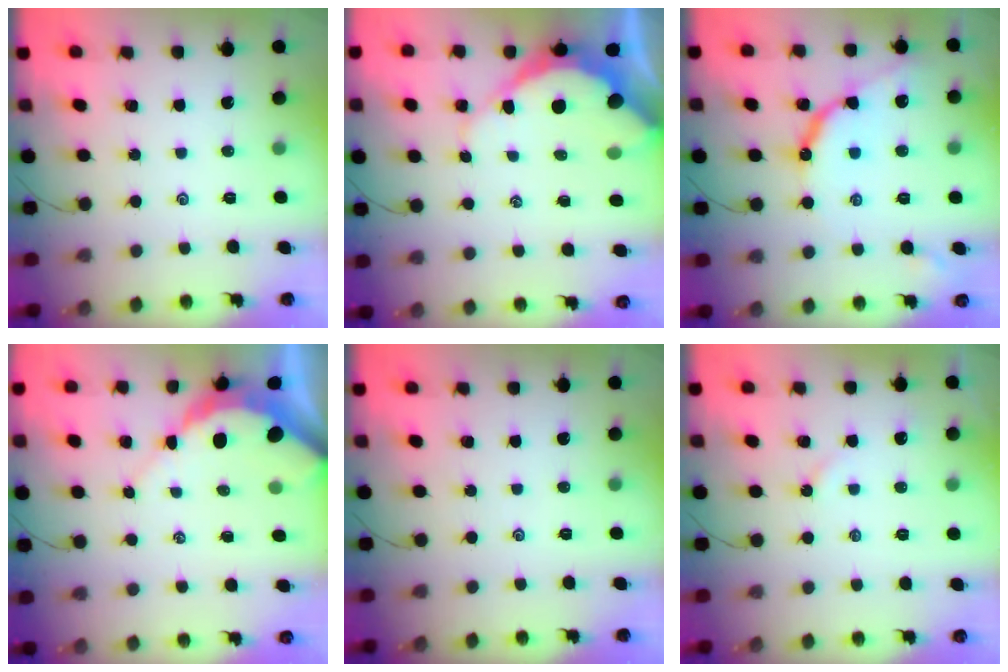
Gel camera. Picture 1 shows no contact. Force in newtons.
{"total": 10.9, "press": 10.9, "slide": 1.0}
{"total": 10.3, "press": 10.2, "slide": 0.9}
{"total": 7.9, "press": 7.8, "slide": 0.9}
{"total": 0.0}
{"total": 2.7, "press": 2.7, "slide": 0.5}